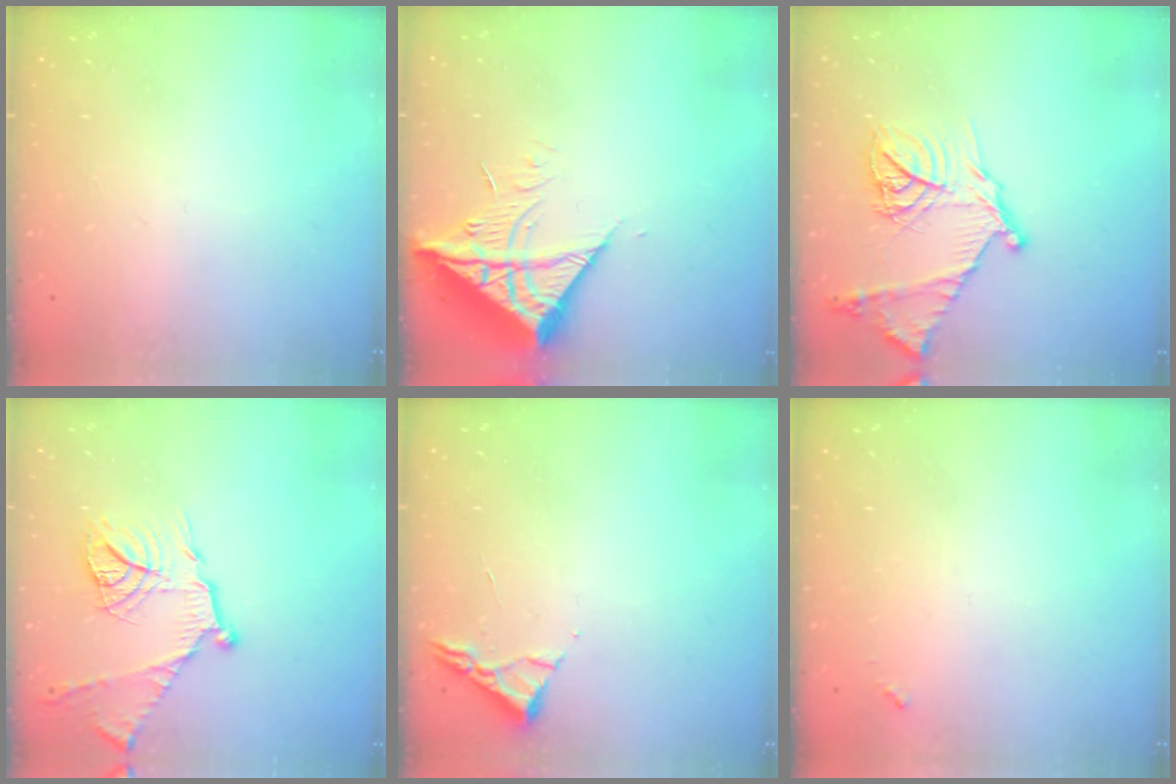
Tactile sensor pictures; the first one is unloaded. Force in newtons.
{"total": 11.9, "press": 11.8, "slide": 1.4}
{"total": 19.1, "press": 19.0, "slide": 1.7}
{"total": 16.0, "press": 16.0, "slide": 1.4}
{"total": 3.0, "press": 2.9, "slide": 0.4}
{"total": 3.5, "press": 3.5, "slide": 0.3}